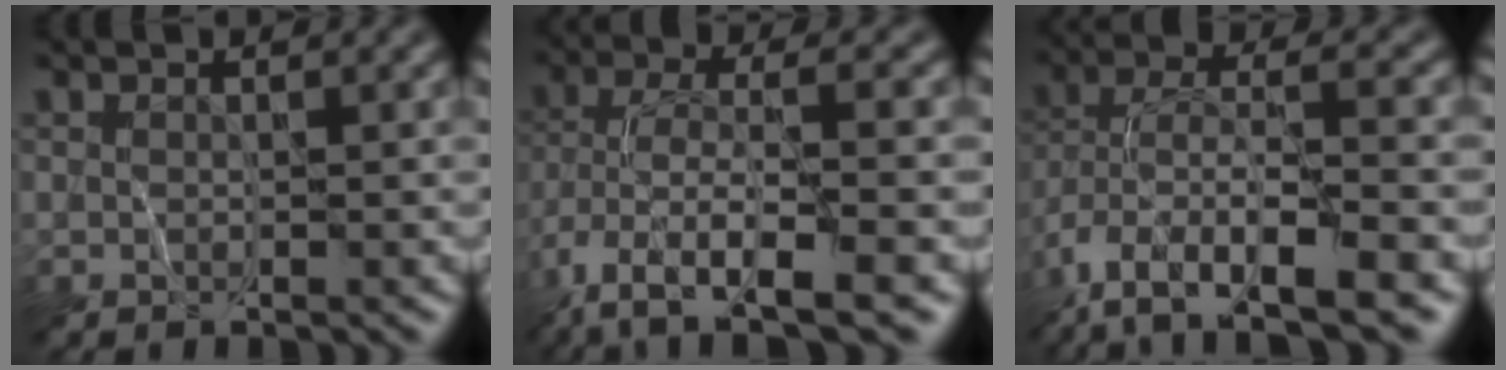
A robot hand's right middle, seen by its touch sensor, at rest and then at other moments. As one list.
[{"total": 9.2, "force": [-4.8, 3.2, 7.2], "torque": [-0.142, -0.008, -0.088]}, {"total": 12.0, "force": [-6.4, 4.6, 9.1], "torque": [-0.175, 0.004, -0.111]}]